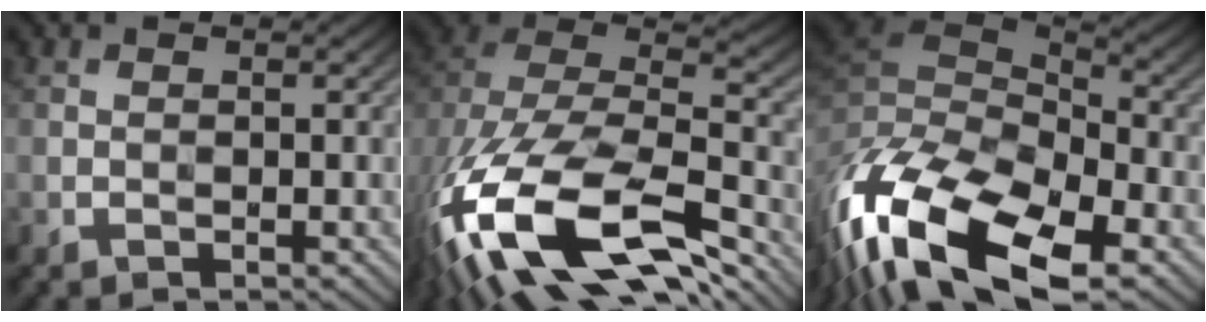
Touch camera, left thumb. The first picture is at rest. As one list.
[{"total": 20.2, "force": [-9.6, 10.1, 14.6], "torque": [-0.324, -0.059, -0.128]}, {"total": 19.5, "force": [-9.4, 9.3, 14.4], "torque": [-0.333, -0.039, -0.137]}]